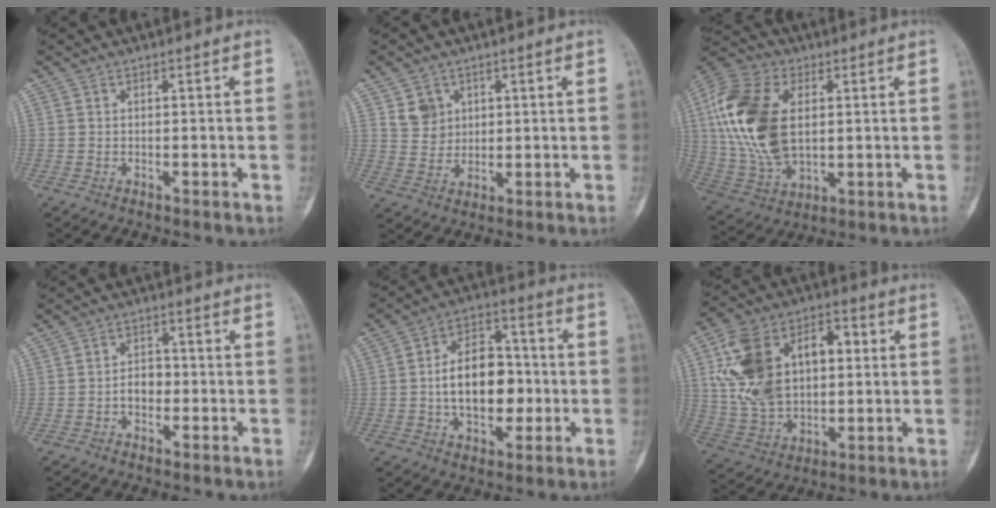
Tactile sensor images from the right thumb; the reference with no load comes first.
{"total": 5.1, "force": [2.3, 4.3, 1.5], "torque": [-0.007, -0.016, 0.049]}
{"total": 20.6, "force": [3.1, 12.3, 16.2], "torque": [-0.340, -0.004, 0.059]}
{"total": 3.7, "force": [-1.0, 2.7, 2.4], "torque": [-0.022, 0.017, -0.024]}
{"total": 14.5, "force": [-1.1, 9.3, 11.1], "torque": [-0.145, 0.030, -0.018]}
{"total": 21.7, "force": [4.1, 13.8, 16.1], "torque": [-0.276, 0.019, 0.080]}